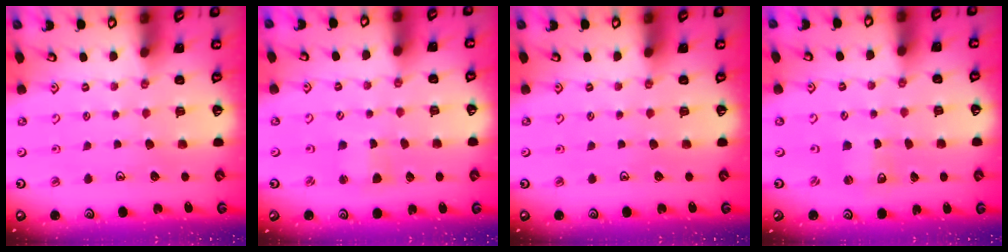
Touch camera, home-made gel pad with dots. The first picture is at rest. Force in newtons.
{"total": 2.3, "press": 2.3, "slide": 0.5}
{"total": 0.0}
{"total": 1.5, "press": 1.5, "slide": 0.1}